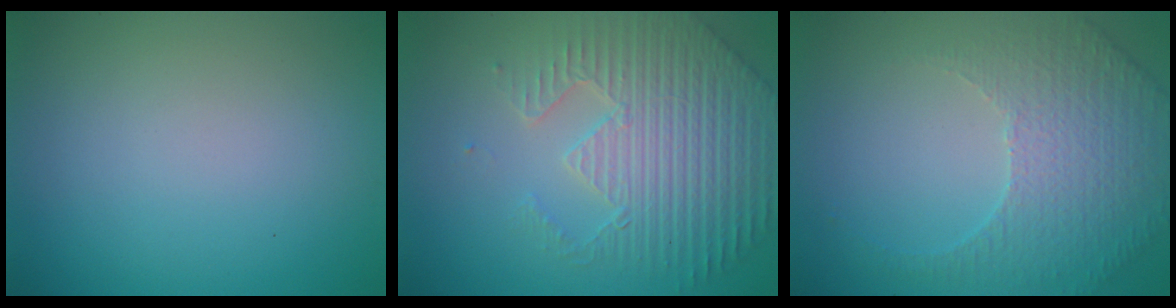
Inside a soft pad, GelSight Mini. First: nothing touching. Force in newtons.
{"total": 5.9, "press": 5.0, "slide": 3.2}
{"total": 5.3, "press": 3.6, "slide": 3.9}